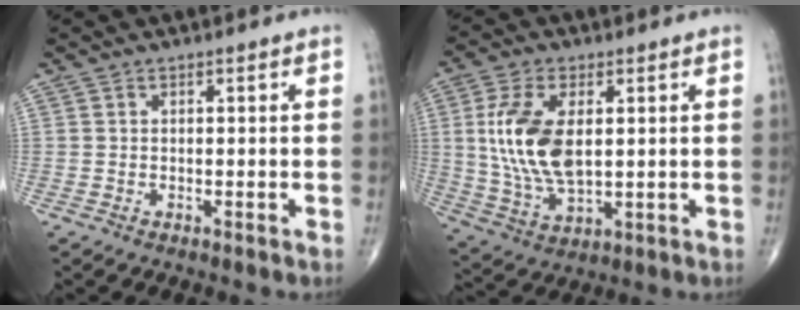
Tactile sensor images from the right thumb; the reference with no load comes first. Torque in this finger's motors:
{"motor_torque": [1.71, 2.27, 1.59, 0.32, 0.52]}